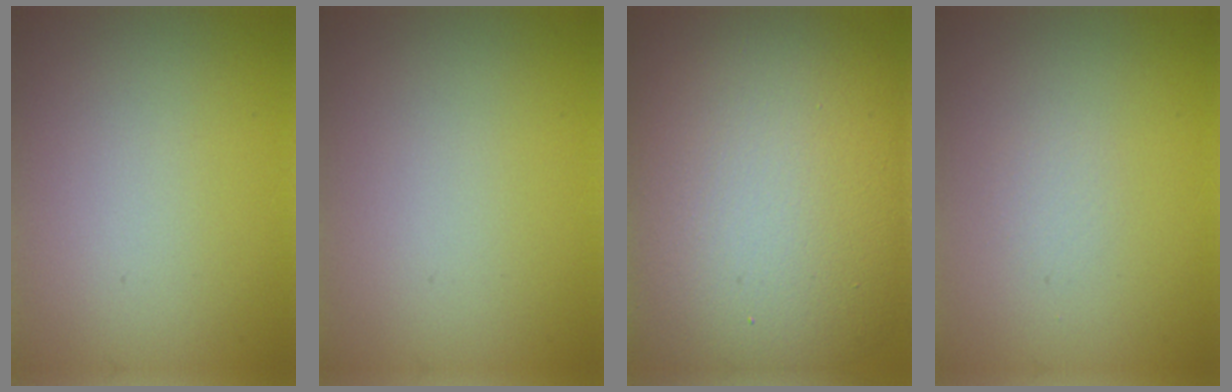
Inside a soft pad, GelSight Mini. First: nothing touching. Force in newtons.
{"total": 0.0}
{"total": 18.4, "press": 18.4, "slide": 0.5}
{"total": 0.6, "press": 0.6, "slide": 0.1}